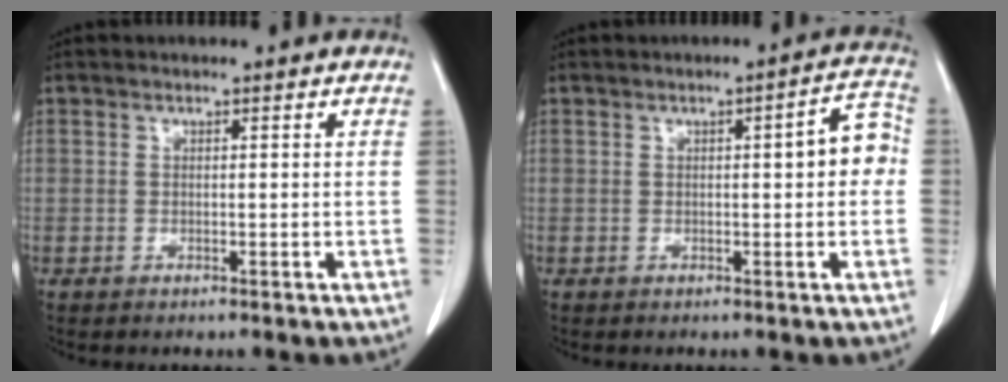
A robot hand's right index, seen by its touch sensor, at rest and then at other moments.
{"total": 4.9, "force": [0.2, 1.1, 4.7], "torque": [-0.055, 0.018, -0.003]}